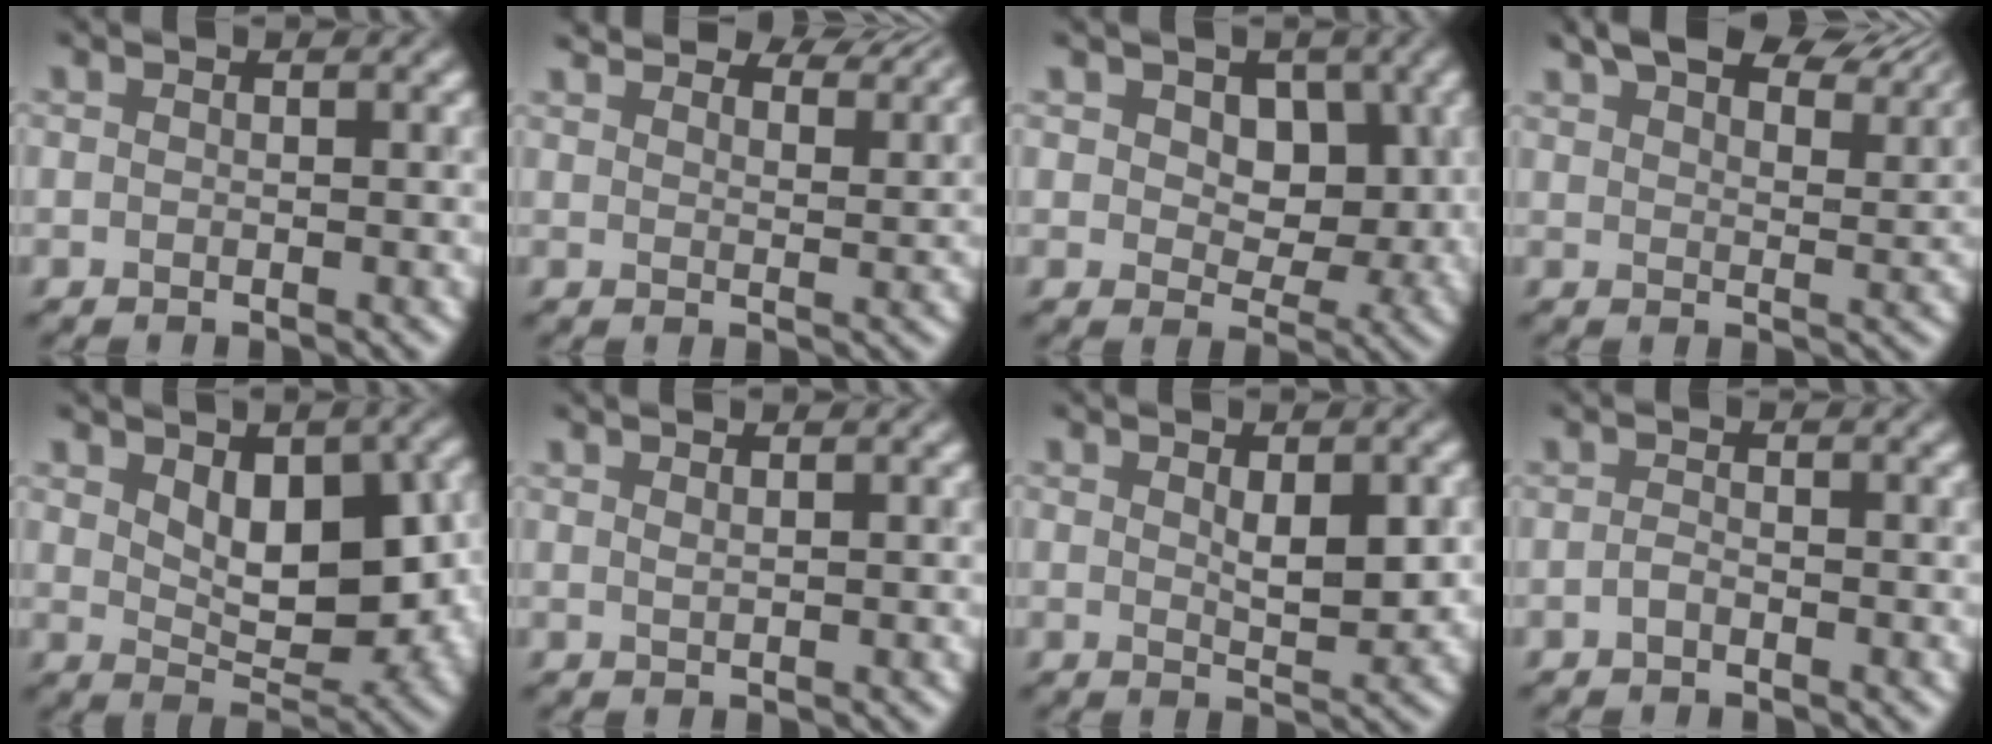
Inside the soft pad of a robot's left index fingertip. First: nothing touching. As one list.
[{"total": 6.4, "force": [5.9, 1.2, 2.0], "torque": [-0.027, 0.010, 0.074]}, {"total": 6.3, "force": [1.3, 4.4, 4.3], "torque": [-0.046, -0.001, 0.019]}, {"total": 9.1, "force": [7.5, 2.6, 4.4], "torque": [-0.060, 0.021, 0.102]}, {"total": 7.3, "force": [1.0, 4.0, 6.1], "torque": [-0.087, -0.005, 0.031]}, {"total": 0.5, "force": [0.5, 0.0, 0.2], "torque": [0.005, 0.006, 0.011]}, {"total": 3.2, "force": [0.5, 1.3, 2.9], "torque": [-0.047, 0.001, 0.014]}, {"total": 0.5, "force": [-0.4, 0.1, 0.3], "torque": [-0.005, 0.006, -0.006]}]